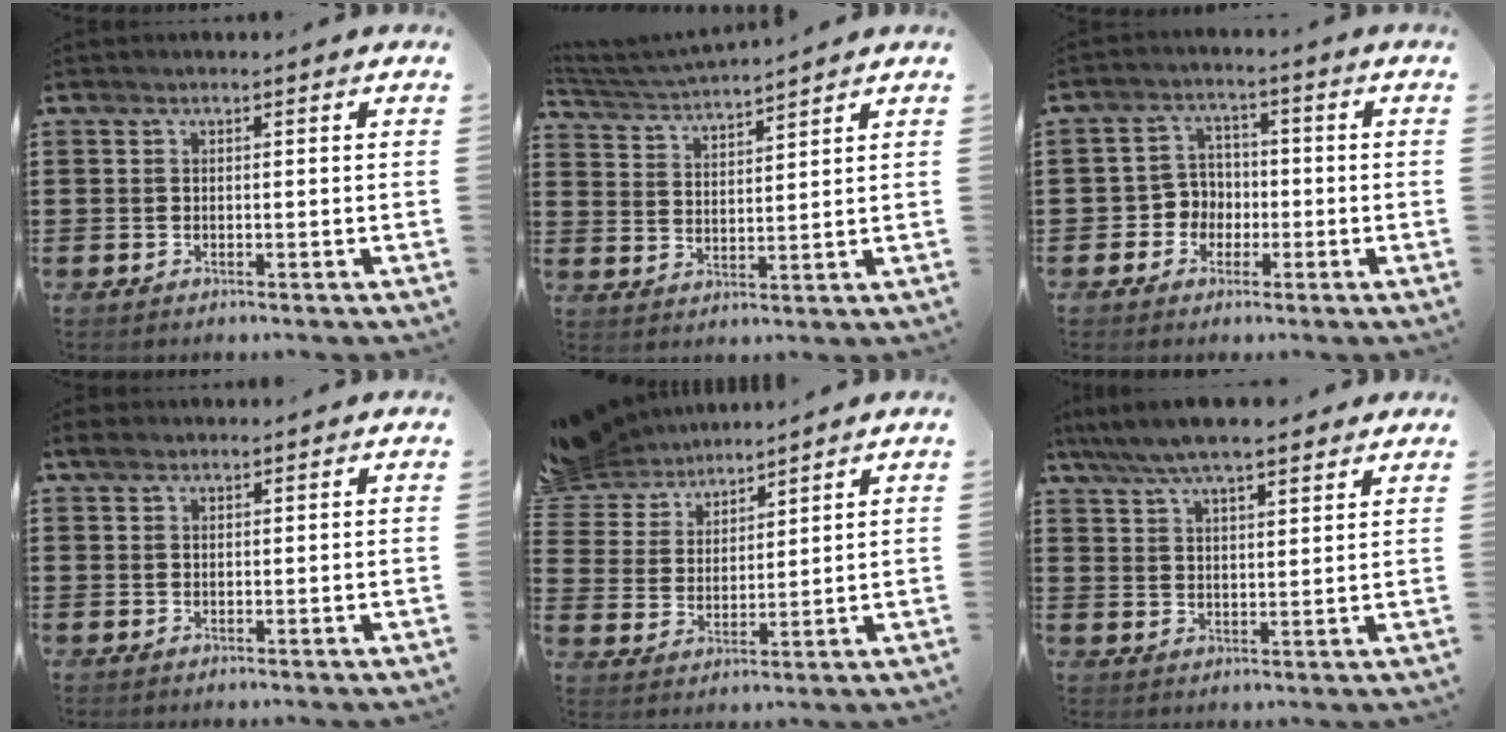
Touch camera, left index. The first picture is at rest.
{"total": 3.7, "force": [3.7, -0.3, 0.6], "torque": [-0.029, -0.020, 0.062]}
{"total": 4.3, "force": [-1.6, 3.8, 1.1], "torque": [-0.034, 0.010, -0.036]}
{"total": 1.5, "force": [1.0, 0.7, 0.8], "torque": [-0.018, 0.004, 0.019]}
{"total": 6.9, "force": [6.5, 2.2, 0.0], "torque": [-0.039, -0.034, 0.123]}
{"total": 6.5, "force": [5.7, 1.3, 2.9], "torque": [-0.075, -0.011, 0.102]}